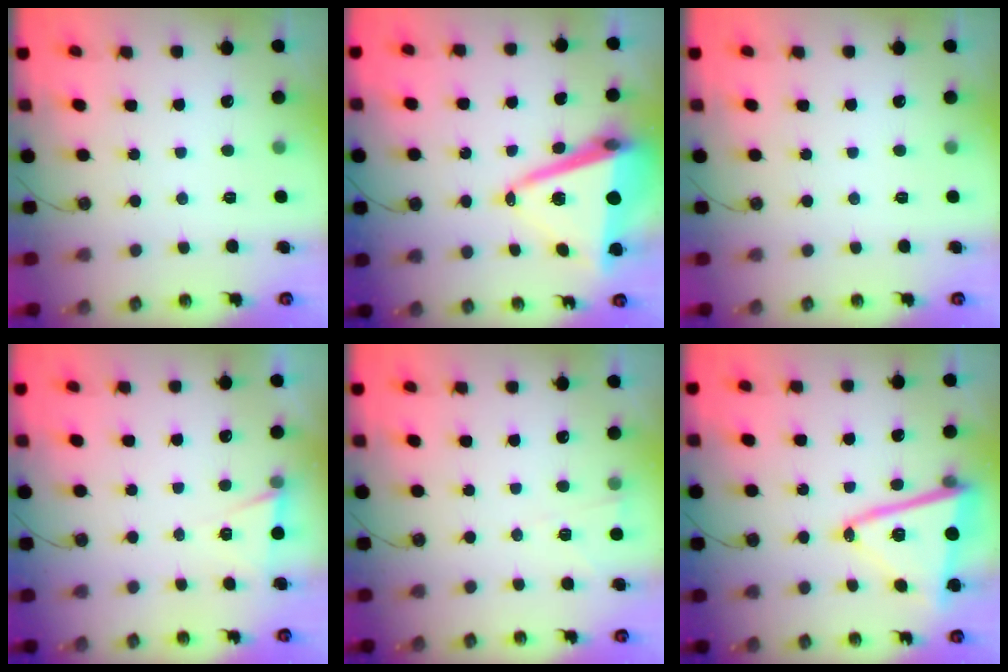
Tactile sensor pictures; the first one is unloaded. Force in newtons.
{"total": 14.7, "press": 14.2, "slide": 3.9}
{"total": 0.0}
{"total": 4.9, "press": 2.2, "slide": 4.4}
{"total": 3.6, "press": 3.1, "slide": 1.8}
{"total": 16.2, "press": 16.1, "slide": 1.8}